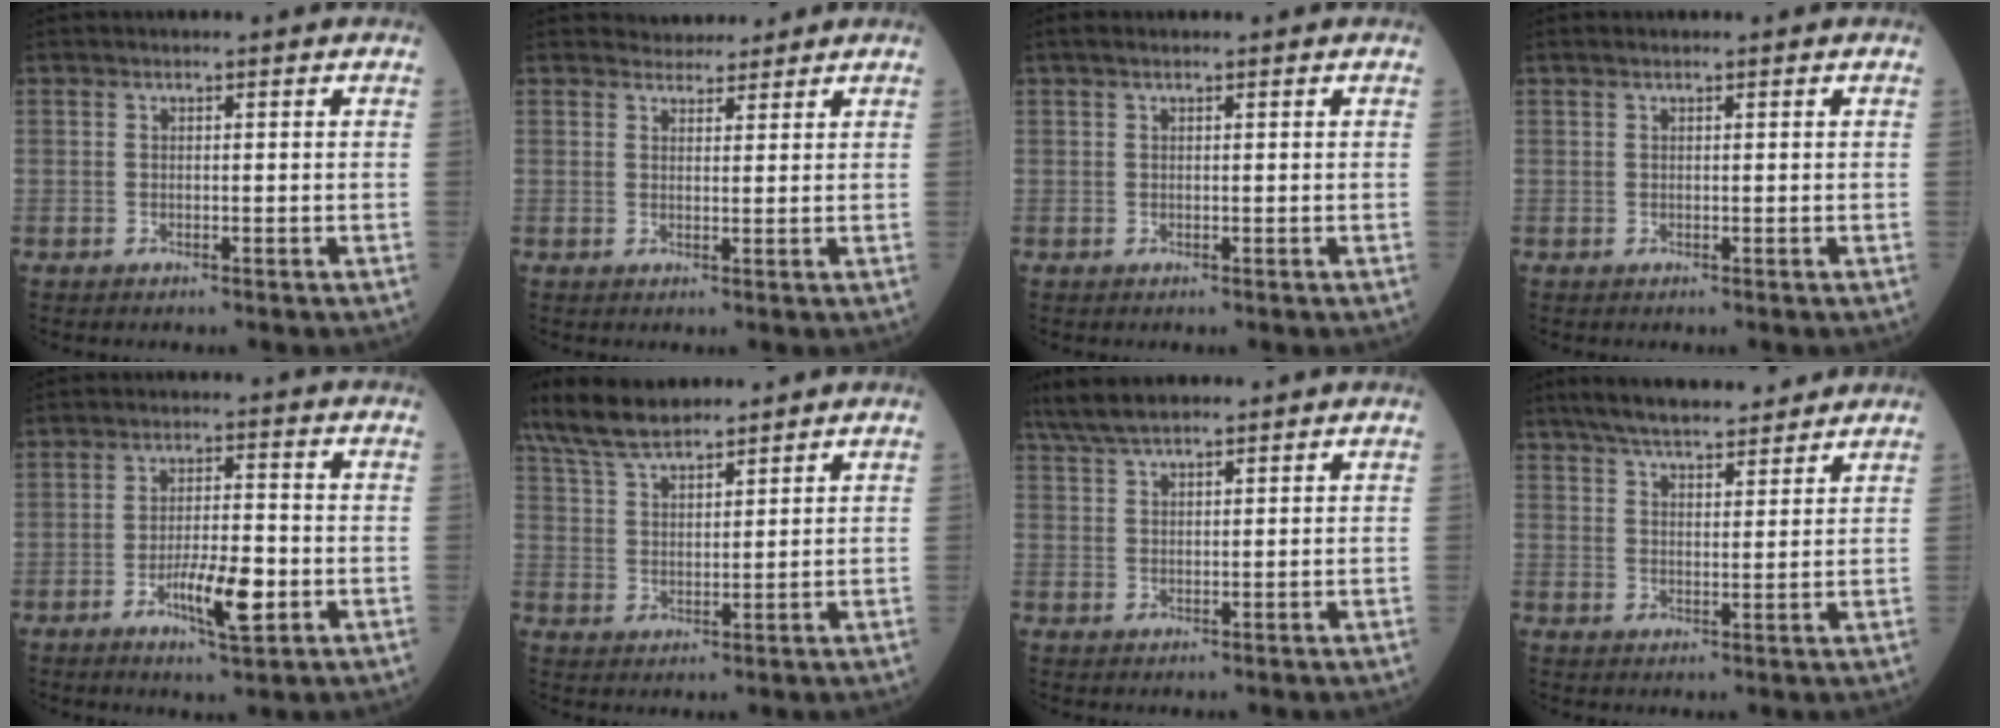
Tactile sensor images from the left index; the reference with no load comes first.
{"total": 2.8, "force": [2.6, 1.0, 0.1], "torque": [-0.001, 0.010, 0.040]}
{"total": 0.7, "force": [0.5, 0.1, 0.5], "torque": [-0.013, 0.012, 0.009]}
{"total": 0.0}
{"total": 7.6, "force": [-2.8, 1.7, 6.9], "torque": [-0.125, -0.006, -0.045]}
{"total": 10.2, "force": [8.6, 2.3, 4.8], "torque": [-0.104, 0.019, 0.165]}
{"total": 6.9, "force": [5.8, 1.4, 3.5], "torque": [-0.071, 0.029, 0.109]}
{"total": 12.1, "force": [10.5, 2.5, 5.5], "torque": [-0.088, 0.023, 0.160]}